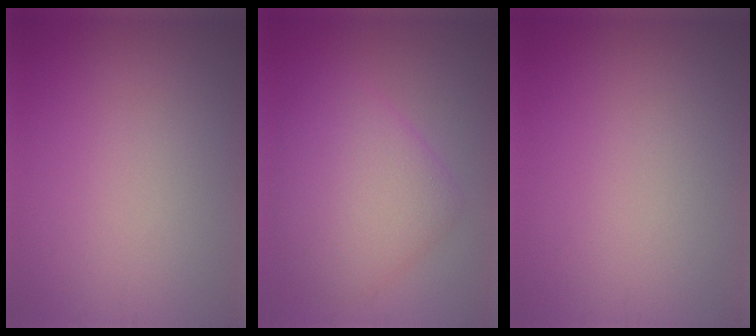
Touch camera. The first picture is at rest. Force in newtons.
{"total": 6.3, "press": 6.3, "slide": 0.1}
{"total": 0.0}